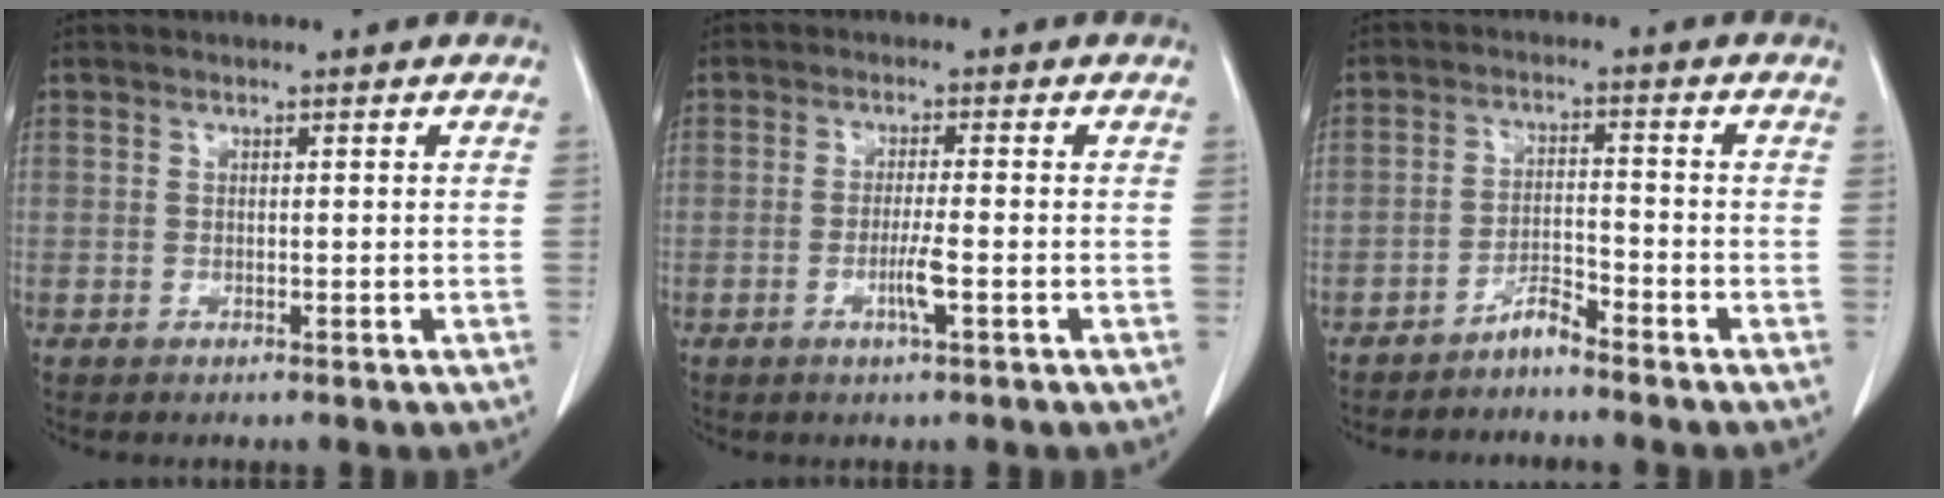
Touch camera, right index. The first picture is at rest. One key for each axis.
{"total": 3.4, "fx": -1.2, "fy": -0.2, "fz": 3.2, "tx": -0.061, "ty": -0.005, "tz": -0.024}
{"total": 3.0, "fx": -2.8, "fy": 0.2, "fz": 1.0, "tx": -0.015, "ty": -0.005, "tz": -0.053}